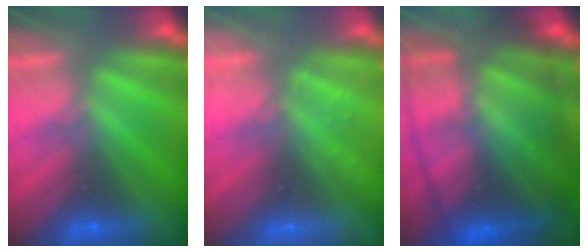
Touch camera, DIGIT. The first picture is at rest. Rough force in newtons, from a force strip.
{"total": 2.3}
{"total": 10.5}